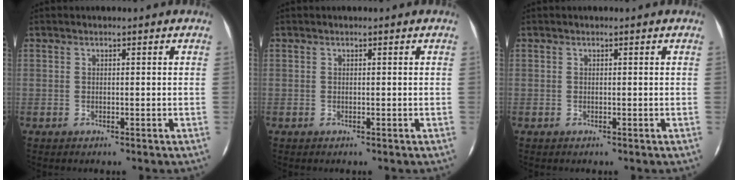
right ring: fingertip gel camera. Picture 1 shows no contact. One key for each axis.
{"total": 0.0}
{"total": 0.0}